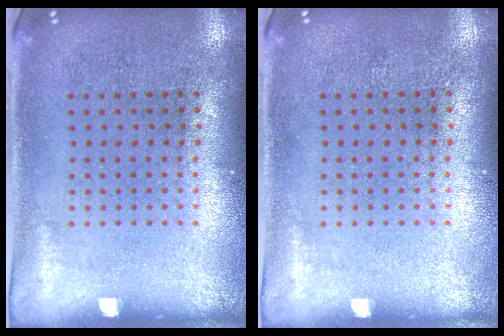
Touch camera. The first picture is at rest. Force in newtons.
{"total": 0.0}